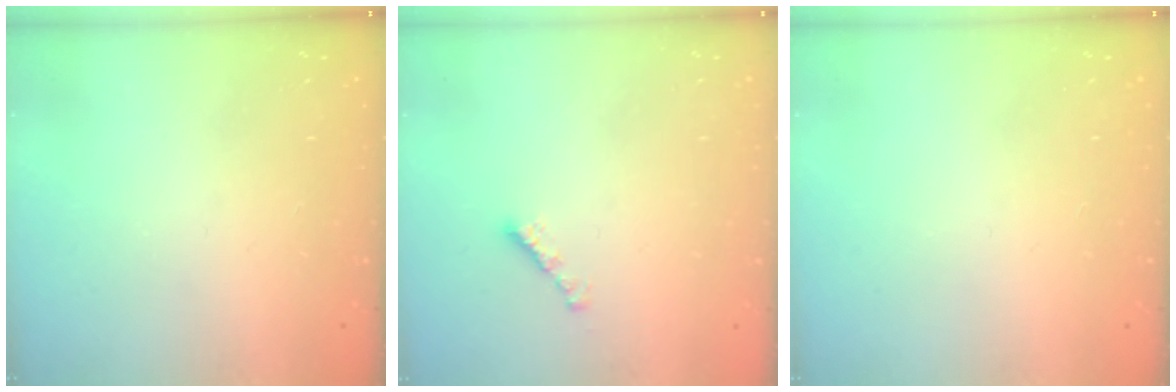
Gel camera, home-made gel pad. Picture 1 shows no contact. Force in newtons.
{"total": 2.3, "press": 2.2, "slide": 0.4}
{"total": 0.0}